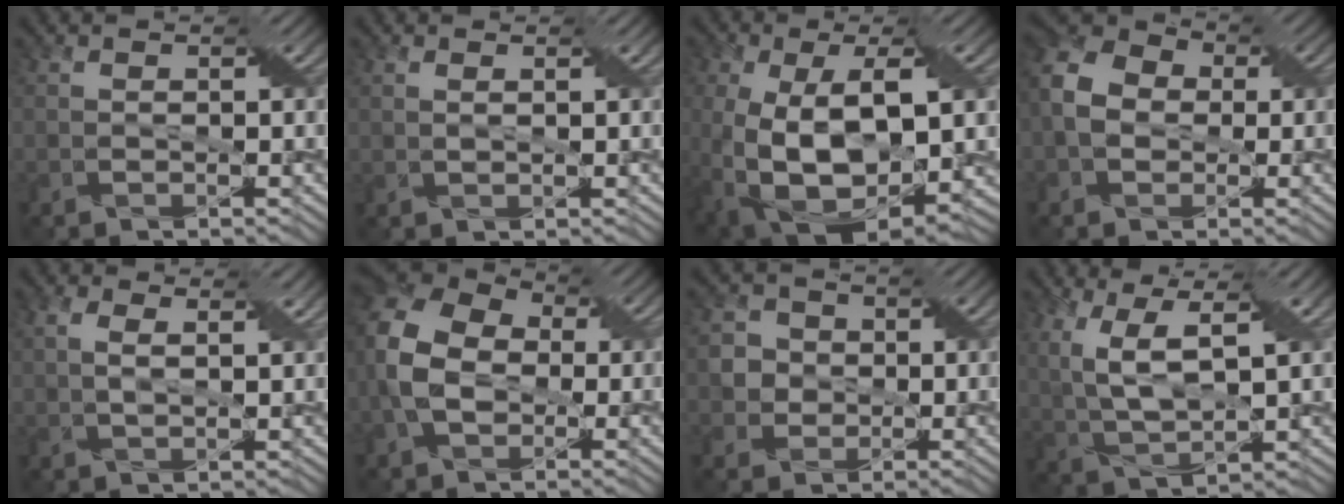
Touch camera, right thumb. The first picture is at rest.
{"total": 0.8, "force": [0.5, 0.2, 0.6], "torque": [-0.017, 0.000, 0.012]}
{"total": 15.5, "force": [-1.9, 8.7, 12.7], "torque": [-0.246, -0.027, -0.010]}
{"total": 7.5, "force": [-0.5, 6.2, 4.3], "torque": [-0.115, 0.008, -0.025]}
{"total": 4.0, "force": [1.5, 2.0, 3.1], "torque": [-0.071, 0.002, 0.027]}
{"total": 11.2, "force": [-1.1, 8.3, 7.5], "torque": [-0.204, -0.007, -0.029]}
{"total": 4.1, "force": [0.1, 3.9, 1.1], "torque": [-0.036, 0.006, -0.012]}
{"total": 9.3, "force": [2.9, 4.3, 7.8], "torque": [-0.195, 0.001, 0.060]}